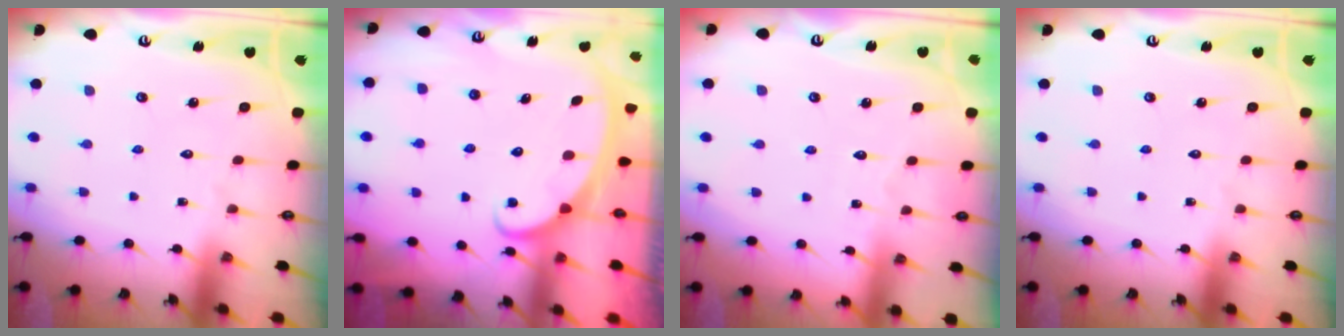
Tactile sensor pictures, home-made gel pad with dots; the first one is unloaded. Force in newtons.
{"total": 2.4, "press": 2.4, "slide": 0.4}
{"total": 2.6, "press": 2.6, "slide": 0.4}
{"total": 0.0}